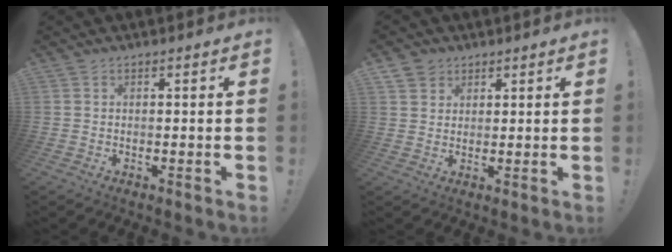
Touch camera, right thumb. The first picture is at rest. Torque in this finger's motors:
{"motor_torque": [-0.17, 0.17, 0.14, 0.14, 0.00]}